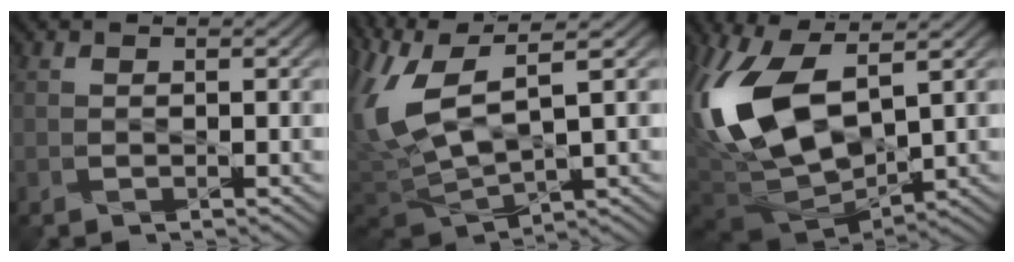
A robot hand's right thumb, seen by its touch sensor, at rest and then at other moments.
{"total": 13.6, "force": [1.5, 4.7, 12.6], "torque": [-0.304, 0.004, 0.037]}
{"total": 16.4, "force": [1.6, 7.4, 14.6], "torque": [-0.328, -0.001, 0.032]}